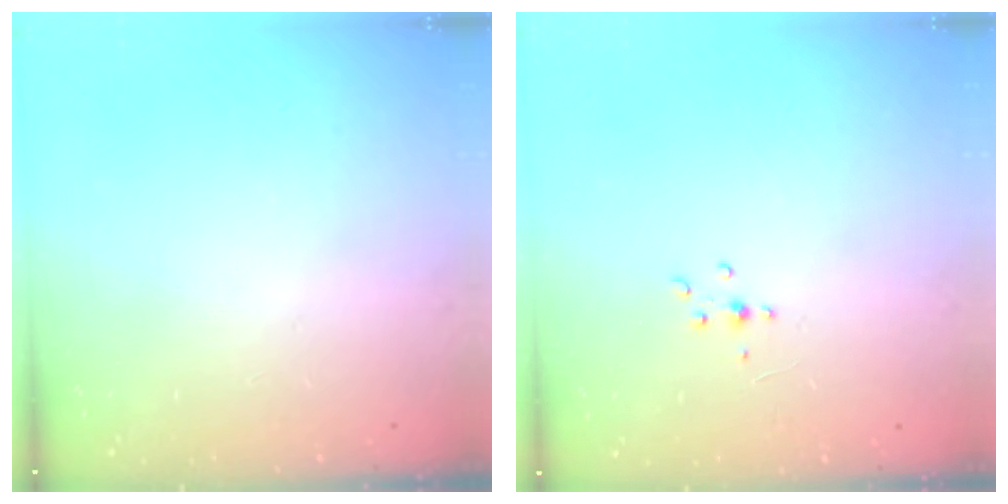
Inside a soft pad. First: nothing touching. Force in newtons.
{"total": 3.0, "press": 3.0, "slide": 0.4}